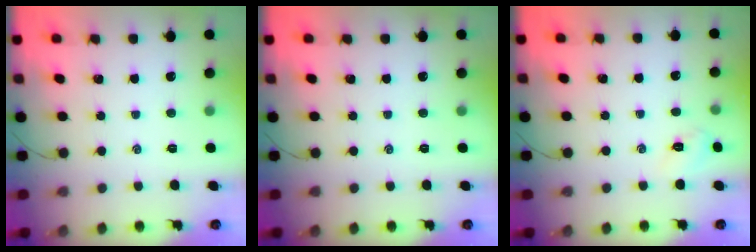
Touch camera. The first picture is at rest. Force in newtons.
{"total": 0.0}
{"total": 5.1, "press": 4.9, "slide": 1.4}